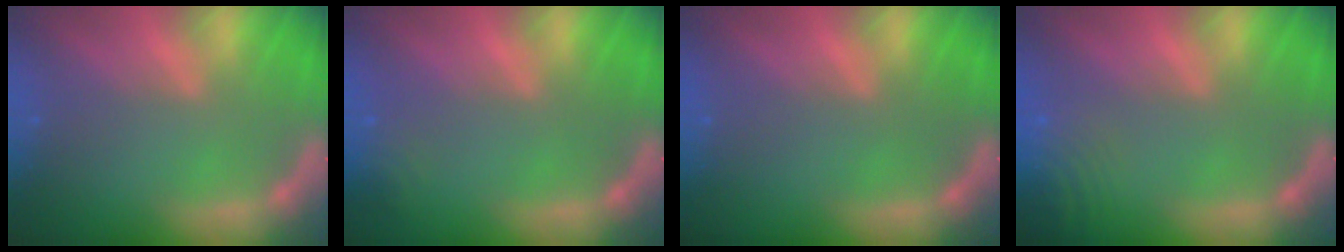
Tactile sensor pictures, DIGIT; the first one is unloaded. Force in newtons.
{"total": 1.9}
{"total": 0.0}
{"total": 8.5}